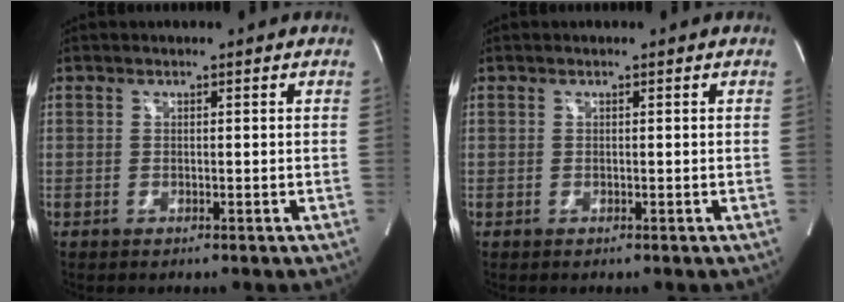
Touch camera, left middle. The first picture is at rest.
{"total": 0.0}